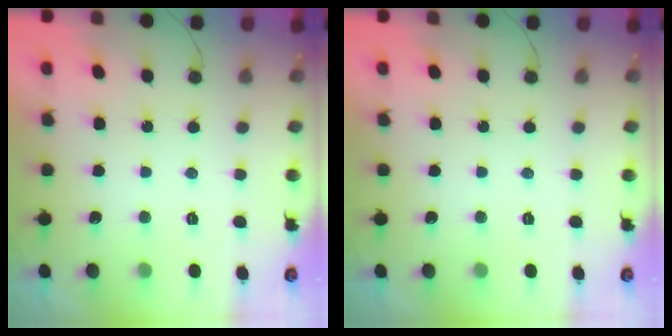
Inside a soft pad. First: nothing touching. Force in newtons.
{"total": 0.0}